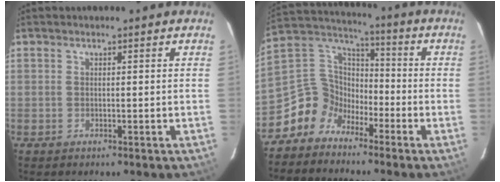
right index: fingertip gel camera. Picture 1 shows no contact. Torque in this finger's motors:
{"motor_torque": [0.45, -0.54, -0.18, -0.18]}